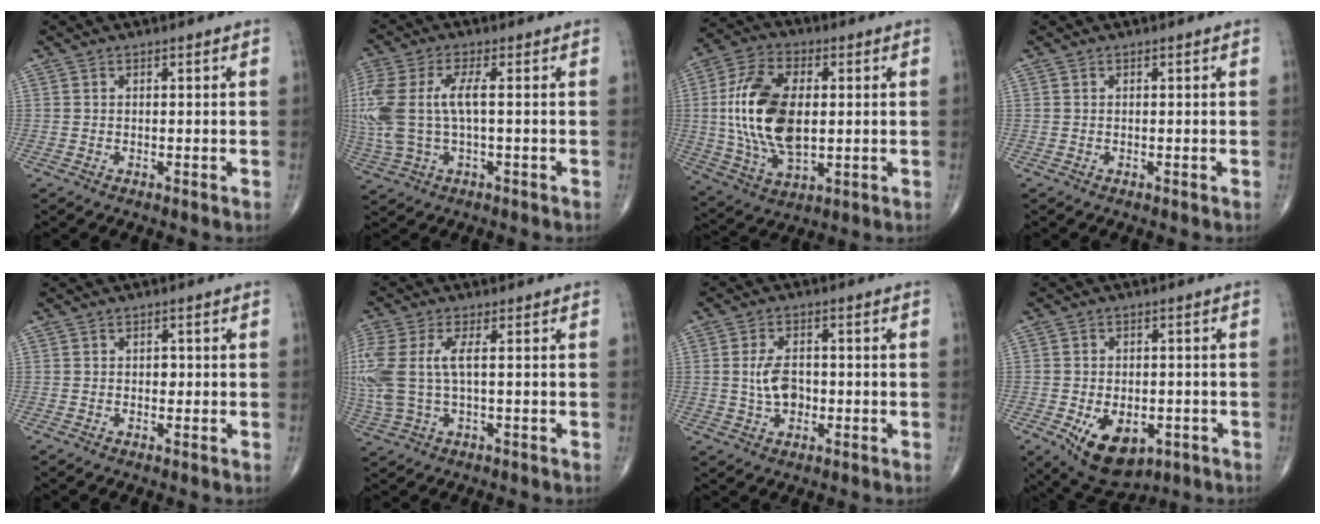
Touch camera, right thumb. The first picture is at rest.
{"total": 13.1, "force": [0.7, 5.4, 11.9], "torque": [-0.310, 0.016, 0.022]}
{"total": 18.3, "force": [1.1, 10.2, 15.2], "torque": [-0.301, -0.001, 0.026]}
{"total": 0.0}
{"total": 1.1, "force": [0.0, 0.9, 0.7], "torque": [-0.002, 0.003, -0.002]}
{"total": 11.1, "force": [0.9, 4.6, 10.1], "torque": [-0.281, 0.011, 0.024]}
{"total": 7.5, "force": [-0.4, 4.9, 5.8], "torque": [-0.097, 0.005, -0.005]}
{"total": 11.3, "force": [-4.3, 6.9, 7.9], "torque": [-0.106, 0.004, -0.052]}